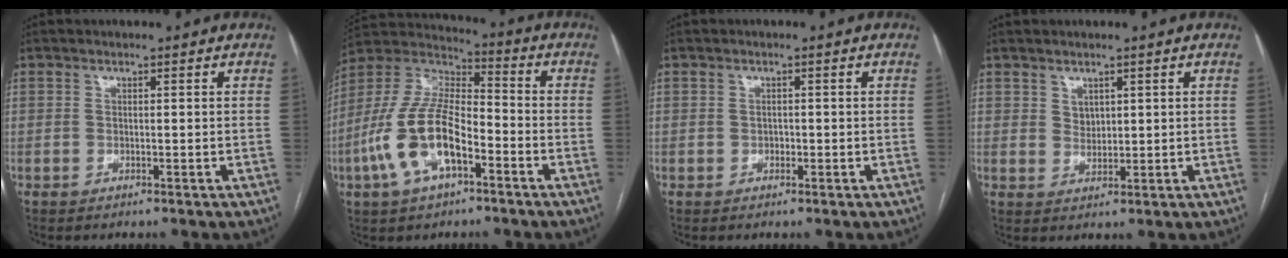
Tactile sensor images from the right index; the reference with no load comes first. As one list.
[{"total": 14.9, "force": [-5.3, 6.1, 12.5], "torque": [-0.270, 0.014, -0.098]}, {"total": 0.8, "force": [-0.2, 0.7, 0.4], "torque": [-0.005, 0.003, -0.004]}, {"total": 2.2, "force": [1.2, 1.7, 1.0], "torque": [-0.018, -0.003, 0.027]}]